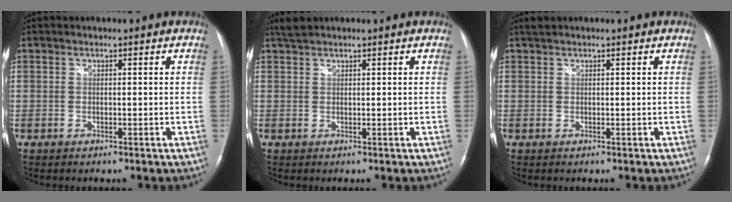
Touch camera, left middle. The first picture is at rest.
{"total": 1.8, "force": [1.7, 0.3, 0.6], "torque": [-0.015, 0.010, 0.035]}
{"total": 1.0, "force": [0.9, 0.2, 0.4], "torque": [-0.012, 0.011, 0.020]}